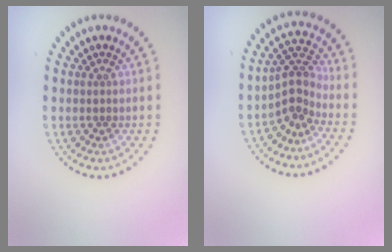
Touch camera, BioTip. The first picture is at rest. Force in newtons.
{"total": 3.0, "press": 2.0, "slide": 2.2}